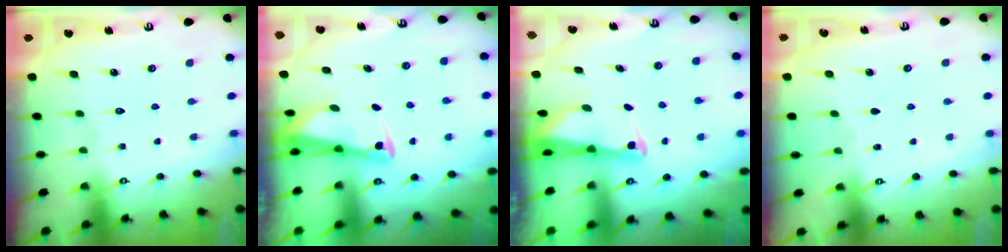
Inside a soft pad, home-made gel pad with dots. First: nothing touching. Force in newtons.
{"total": 2.6, "press": 2.6, "slide": 0.2}
{"total": 2.6, "press": 2.6, "slide": 0.2}
{"total": 2.3, "press": 2.2, "slide": 0.2}